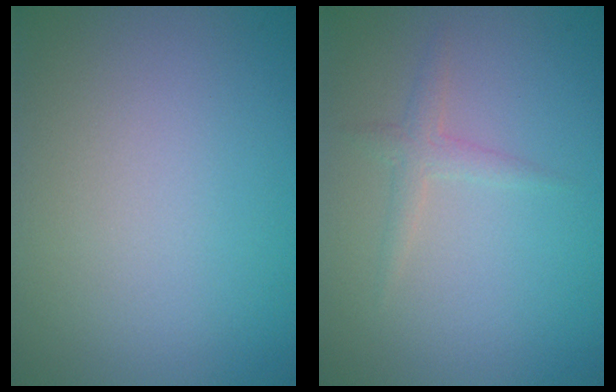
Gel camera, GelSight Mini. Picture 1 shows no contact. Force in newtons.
{"total": 1.3, "press": 1.3, "slide": 0.1}